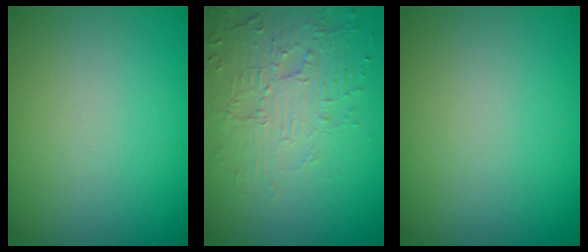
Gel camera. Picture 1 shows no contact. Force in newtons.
{"total": 5.5, "press": 3.7, "slide": 4.1}
{"total": 0.0}